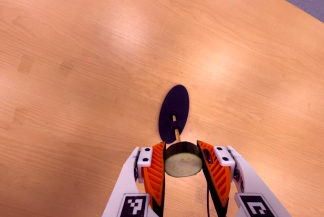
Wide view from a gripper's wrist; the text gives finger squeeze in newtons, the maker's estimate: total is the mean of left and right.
{"total": 12.3, "left": 11.5, "right": 13.0}